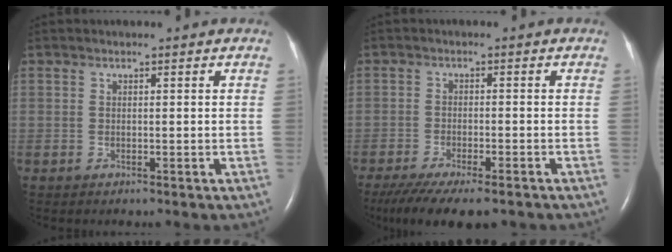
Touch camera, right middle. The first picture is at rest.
{"total": 12.8, "force": [-9.8, 3.2, 7.5], "torque": [-0.145, -0.029, -0.151]}